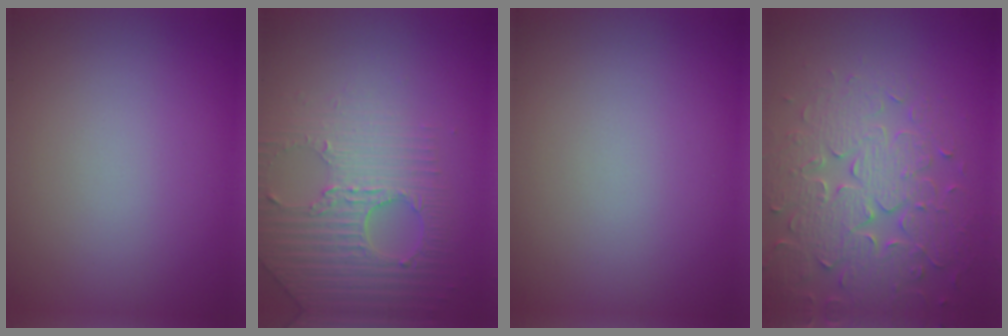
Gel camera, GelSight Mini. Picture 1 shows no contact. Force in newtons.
{"total": 4.1, "press": 3.9, "slide": 1.1}
{"total": 0.0}
{"total": 6.7, "press": 5.6, "slide": 3.7}